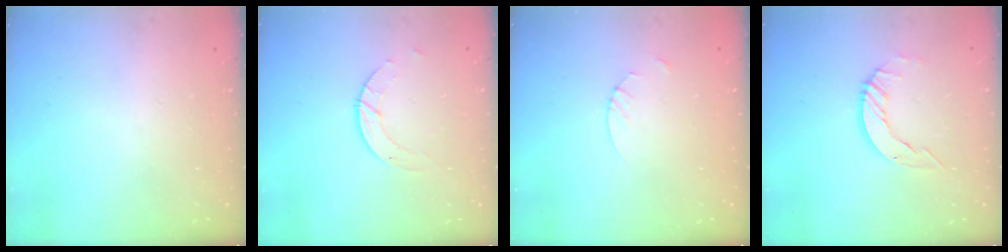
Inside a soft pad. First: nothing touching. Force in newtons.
{"total": 3.9, "press": 3.9, "slide": 0.4}
{"total": 1.8, "press": 1.8, "slide": 0.2}
{"total": 6.3, "press": 6.3, "slide": 0.2}